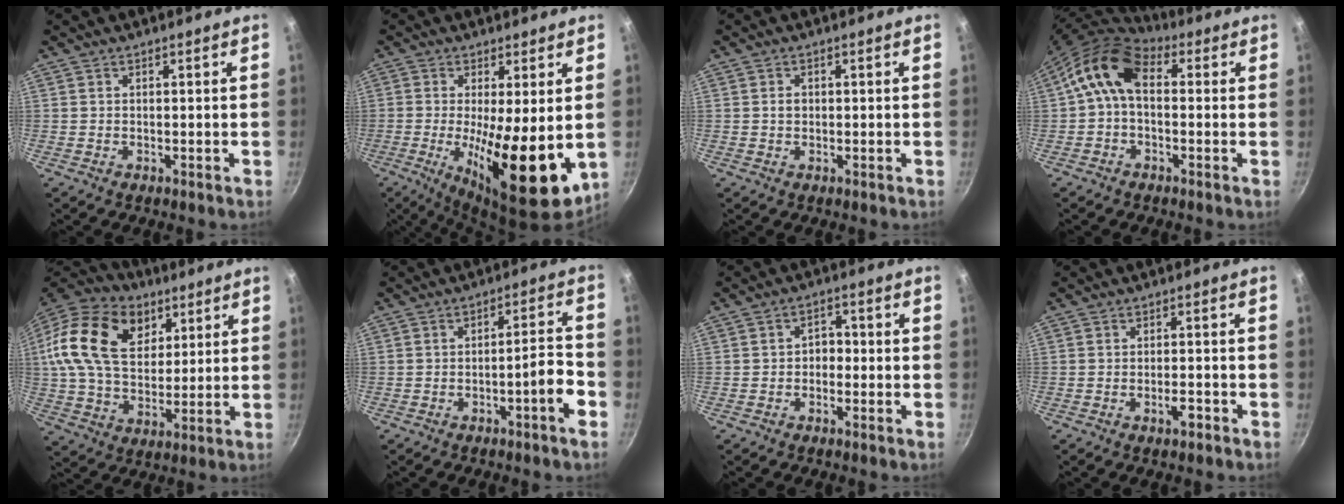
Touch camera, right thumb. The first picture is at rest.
{"total": 15.6, "force": [-1.3, 4.5, 14.9], "torque": [-0.229, -0.021, -0.013]}
{"total": 1.3, "force": [0.0, 1.1, 0.8], "torque": [-0.010, 0.004, 0.000]}
{"total": 10.3, "force": [1.0, 6.7, 7.8], "torque": [-0.136, 0.030, -0.004]}
{"total": 23.8, "force": [8.3, 16.1, 15.4], "torque": [-0.282, 0.005, 0.139]}
{"total": 6.5, "force": [-3.1, 0.9, 5.7], "torque": [-0.076, 0.037, -0.040]}
{"total": 3.1, "force": [-0.8, 2.4, 1.8], "torque": [-0.005, 0.014, -0.017]}
{"total": 2.7, "force": [-1.6, 0.9, 2.0], "torque": [-0.025, 0.013, -0.026]}